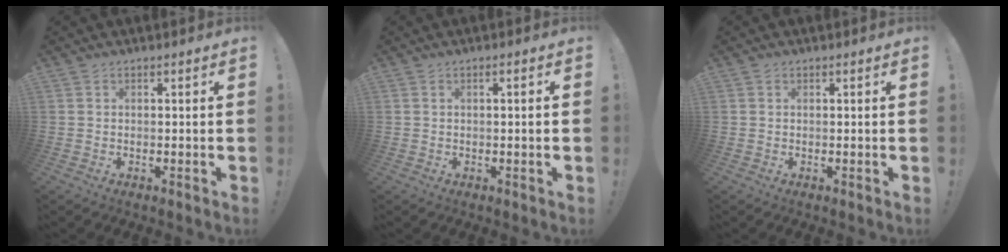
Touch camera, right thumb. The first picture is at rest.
{"total": 2.9, "force": [-0.6, 0.5, 2.7], "torque": [-0.037, 0.006, -0.013]}
{"total": 0.0}